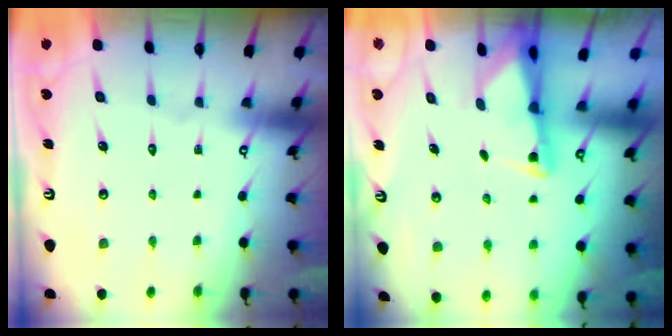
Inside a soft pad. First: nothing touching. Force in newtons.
{"total": 2.3, "press": 2.2, "slide": 0.5}